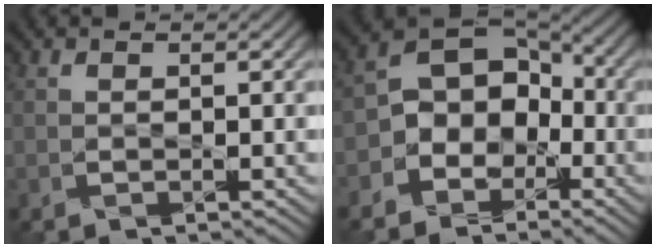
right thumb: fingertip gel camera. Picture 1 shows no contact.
{"total": 8.1, "force": [-2.9, 6.4, 4.1], "torque": [-0.074, -0.004, -0.070]}